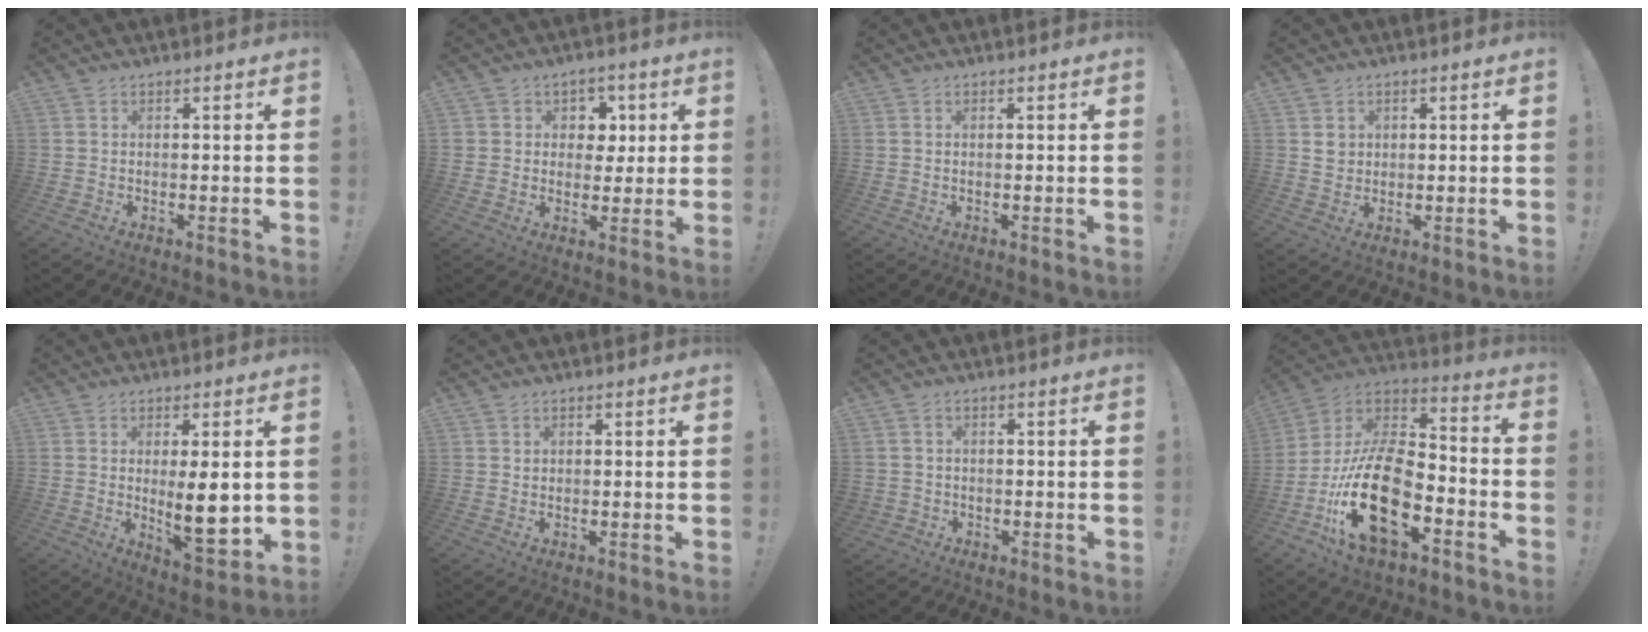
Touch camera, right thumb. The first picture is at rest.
{"total": 6.7, "force": [1.4, 6.4, 1.0], "torque": [-0.010, -0.008, 0.029]}
{"total": 0.0}
{"total": 3.1, "force": [1.1, 2.8, 0.7], "torque": [-0.003, -0.003, 0.018]}
{"total": 10.9, "force": [0.4, 2.9, 10.5], "torque": [-0.151, -0.024, 0.004]}
{"total": 0.9, "force": [0.3, 0.8, 0.1], "torque": [-0.001, 0.001, 0.006]}
{"total": 2.2, "force": [-0.4, 2.0, 0.7], "torque": [-0.010, 0.002, -0.006]}
{"total": 23.0, "force": [-9.2, 12.2, 17.2], "torque": [-0.361, 0.048, -0.152]}